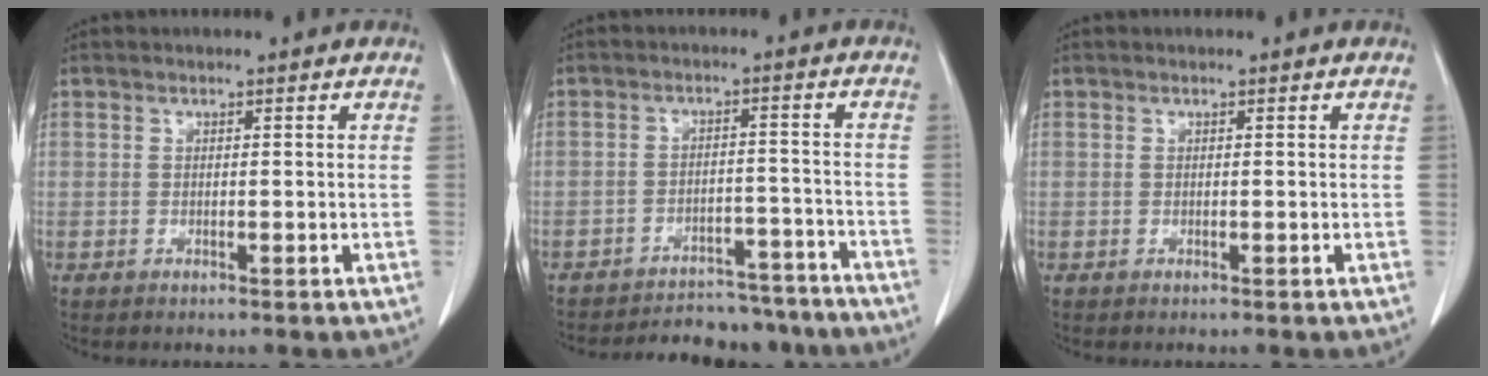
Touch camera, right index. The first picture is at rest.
{"total": 16.4, "force": [-15.1, 5.1, 3.7], "torque": [-0.061, 0.014, -0.188]}
{"total": 0.0}